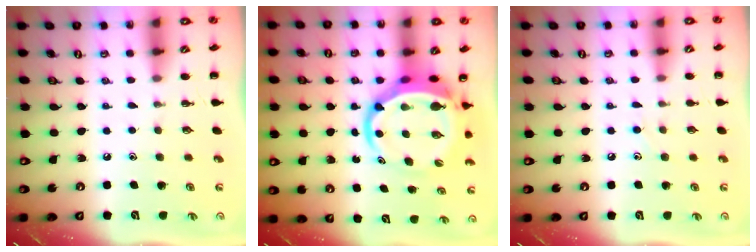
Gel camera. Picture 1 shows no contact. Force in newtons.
{"total": 9.4, "press": 9.0, "slide": 2.5}
{"total": 5.2, "press": 4.9, "slide": 1.8}